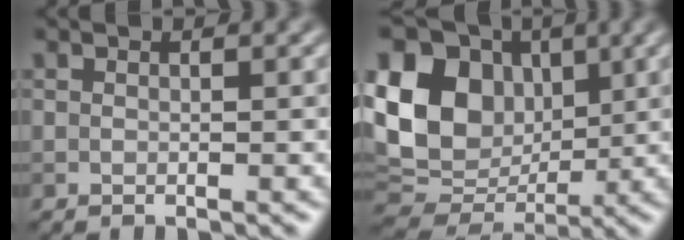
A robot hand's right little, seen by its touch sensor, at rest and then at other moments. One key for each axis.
{"total": 14.3, "fx": 2.5, "fy": 11.2, "fz": 8.6, "tx": -0.184, "ty": 0.015, "tz": 0.045}